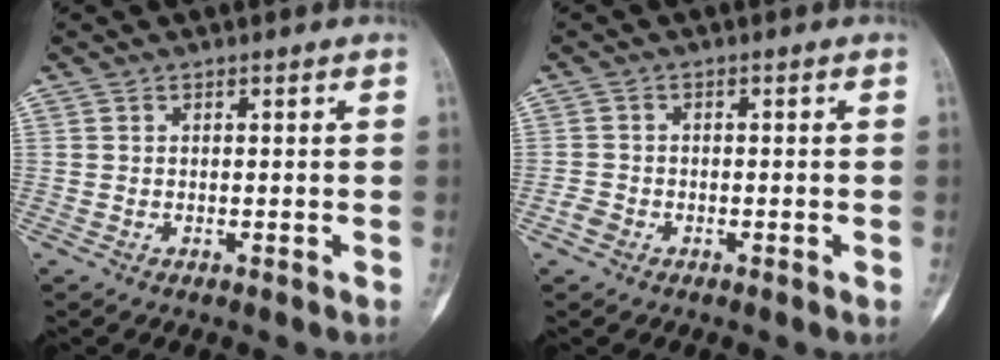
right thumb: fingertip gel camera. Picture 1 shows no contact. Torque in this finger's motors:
{"motor_torque": [0.49, 0.27, 0.29, -0.35, 0.15]}